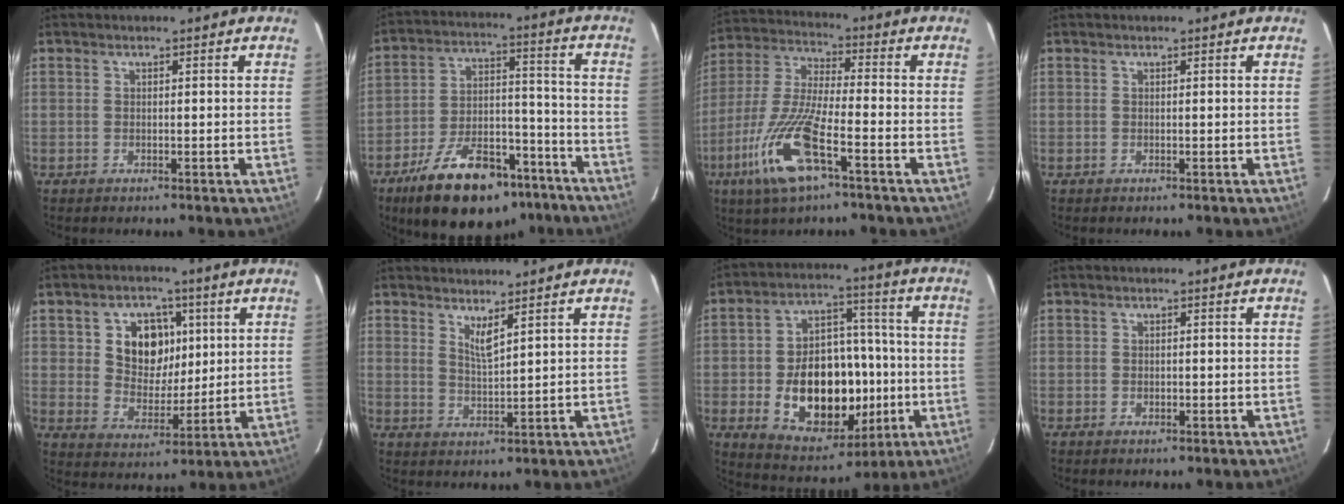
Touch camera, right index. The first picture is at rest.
{"total": 21.6, "force": [-15.2, 9.7, 12.0], "torque": [-0.216, 0.012, -0.224]}
{"total": 15.5, "force": [-7.4, 3.6, 13.1], "torque": [-0.290, -0.018, -0.150]}
{"total": 0.0}
{"total": 10.3, "force": [3.0, 8.1, 5.7], "torque": [-0.108, 0.012, 0.059]}
{"total": 3.4, "force": [2.5, 0.2, 2.3], "torque": [-0.040, -0.007, 0.043]}
{"total": 20.0, "force": [-3.9, 13.1, 14.5], "torque": [-0.274, 0.023, -0.036]}
{"total": 1.1, "force": [-0.2, 0.9, 0.6], "torque": [-0.008, 0.002, -0.004]}